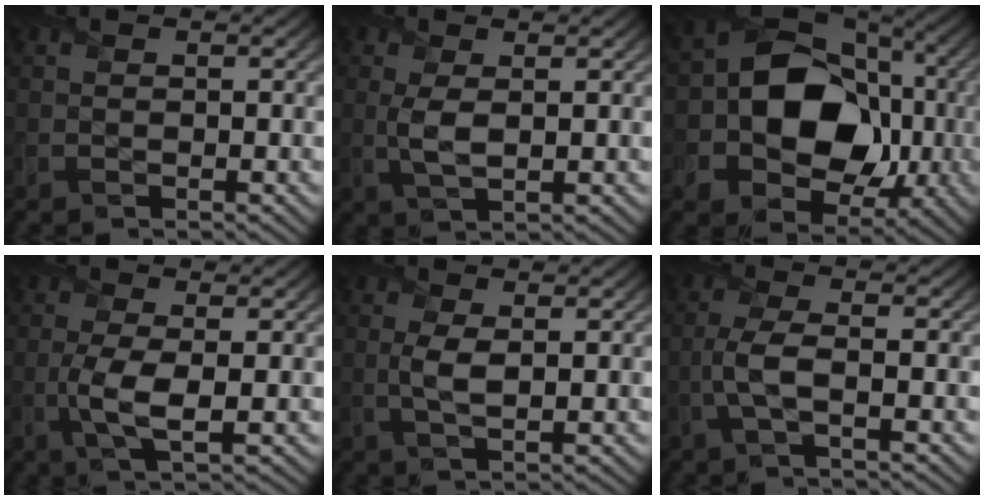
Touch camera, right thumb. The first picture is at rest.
{"total": 3.1, "force": [0.5, 1.3, 2.8], "torque": [-0.070, -0.001, 0.011]}
{"total": 14.4, "force": [-0.7, 11.1, 9.1], "torque": [-0.148, -0.008, -0.021]}
{"total": 4.5, "force": [-0.5, 1.3, 4.2], "torque": [-0.099, -0.002, -0.015]}
{"total": 3.0, "force": [0.3, 1.0, 2.7], "torque": [-0.069, 0.001, 0.006]}
{"total": 3.8, "force": [-1.0, 0.9, 3.6], "torque": [-0.083, 0.008, -0.030]}